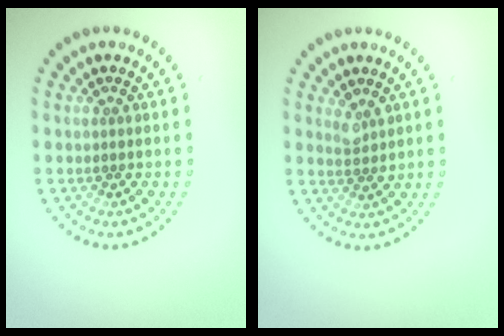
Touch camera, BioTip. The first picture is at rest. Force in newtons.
{"total": 1.6, "press": 1.3, "slide": 0.8}